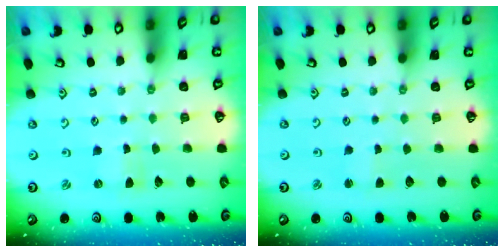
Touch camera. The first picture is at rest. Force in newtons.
{"total": 1.5, "press": 1.5, "slide": 0.2}